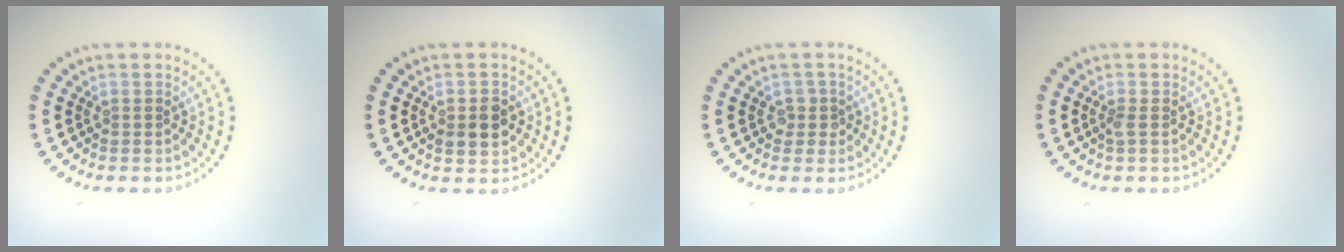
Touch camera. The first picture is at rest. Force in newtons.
{"total": 3.0, "press": 3.0, "slide": 0.2}
{"total": 1.3, "press": 1.1, "slide": 0.5}
{"total": 0.6, "press": 0.5, "slide": 0.4}